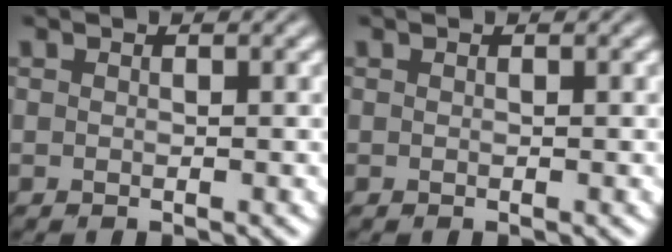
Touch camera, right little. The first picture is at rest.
{"total": 0.0}